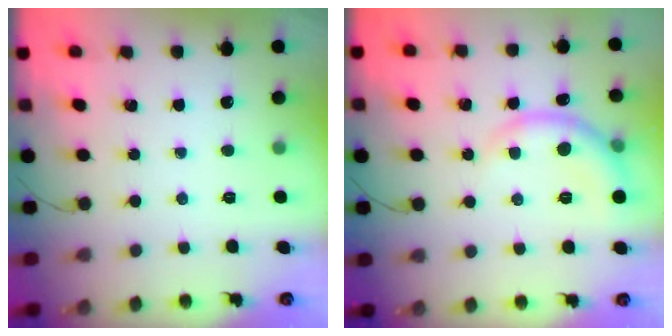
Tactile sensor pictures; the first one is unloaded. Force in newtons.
{"total": 7.5, "press": 7.4, "slide": 0.9}